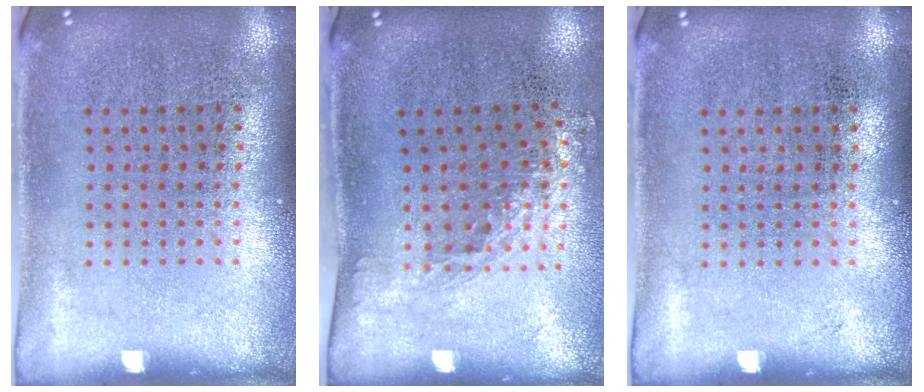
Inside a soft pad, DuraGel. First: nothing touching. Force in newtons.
{"total": 1.5, "press": 1.2, "slide": 1.0}
{"total": 0.0}